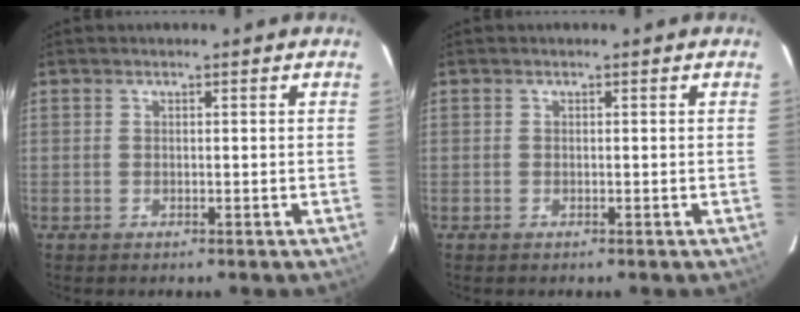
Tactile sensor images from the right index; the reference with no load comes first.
{"total": 0.0}